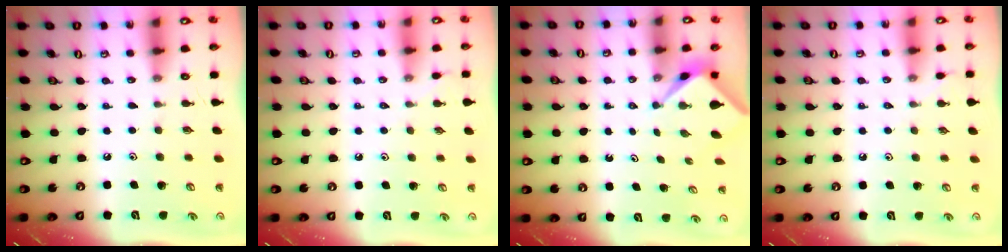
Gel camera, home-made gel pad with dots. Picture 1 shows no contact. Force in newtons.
{"total": 2.9, "press": 2.9, "slide": 0.5}
{"total": 1.7, "press": 1.7, "slide": 0.2}
{"total": 2.9, "press": 2.9, "slide": 0.5}